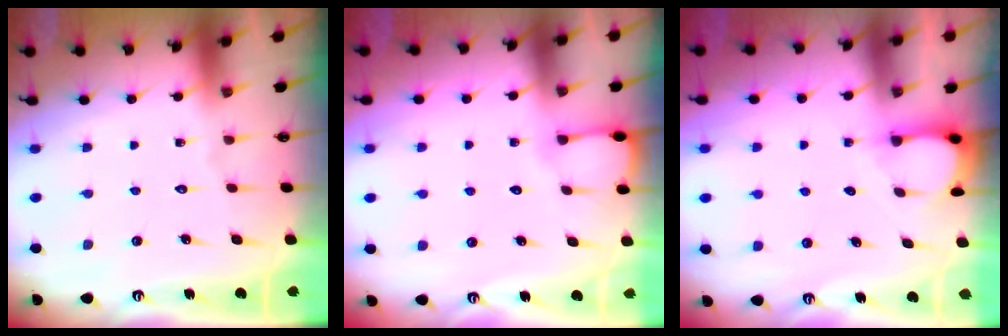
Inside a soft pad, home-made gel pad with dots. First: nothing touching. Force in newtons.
{"total": 2.4, "press": 2.4, "slide": 0.3}
{"total": 3.0, "press": 3.0, "slide": 0.3}